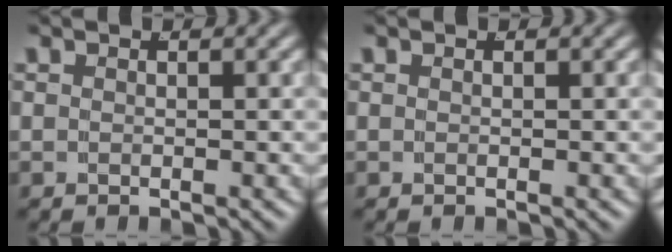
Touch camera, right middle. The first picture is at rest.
{"total": 0.0}